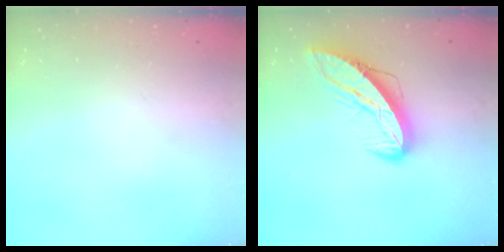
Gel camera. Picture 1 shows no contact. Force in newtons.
{"total": 11.0, "press": 11.0, "slide": 1.0}